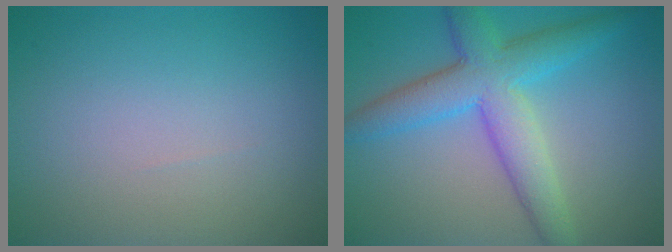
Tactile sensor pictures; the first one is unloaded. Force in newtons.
{"total": 6.5, "press": 6.5, "slide": 0.2}